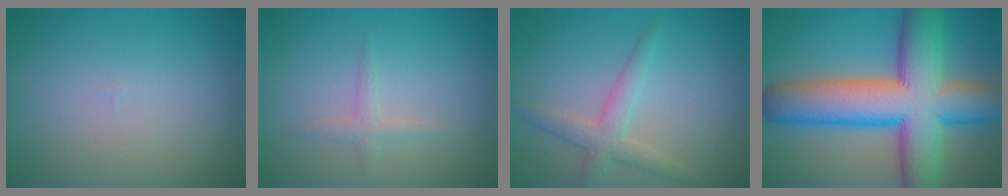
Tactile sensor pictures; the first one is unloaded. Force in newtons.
{"total": 1.3, "press": 1.3, "slide": 0.1}
{"total": 2.8, "press": 2.8, "slide": 0.1}
{"total": 14.3, "press": 14.3, "slide": 0.6}